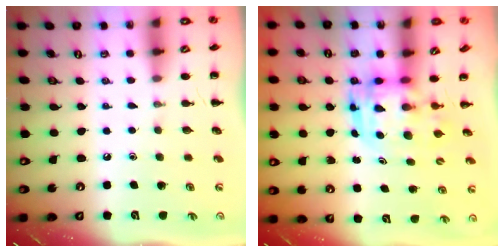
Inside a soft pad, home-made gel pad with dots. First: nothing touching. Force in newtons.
{"total": 3.5, "press": 3.4, "slide": 0.7}